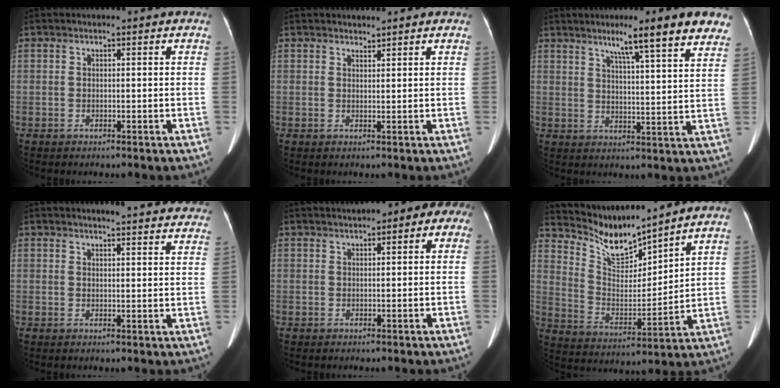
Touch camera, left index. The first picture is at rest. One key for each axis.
{"total": 1.0, "fx": 1.0, "fy": 0.0, "fz": 0.0, "tx": -0.008, "ty": 0.003, "tz": 0.018}
{"total": 12.8, "fx": 9.3, "fy": 0.2, "fz": 8.8, "tx": -0.114, "ty": 0.008, "tz": 0.115}
{"total": 13.3, "fx": 12.3, "fy": 2.0, "fz": 4.6, "tx": -0.039, "ty": -0.003, "tz": 0.127}
{"total": 6.2, "fx": 2.8, "fy": 3.1, "fz": 4.6, "tx": -0.046, "ty": 0.035, "tz": 0.031}
{"total": 9.6, "fx": 9.4, "fy": 0.4, "fz": 1.9, "tx": -0.054, "ty": -0.007, "tz": 0.194}